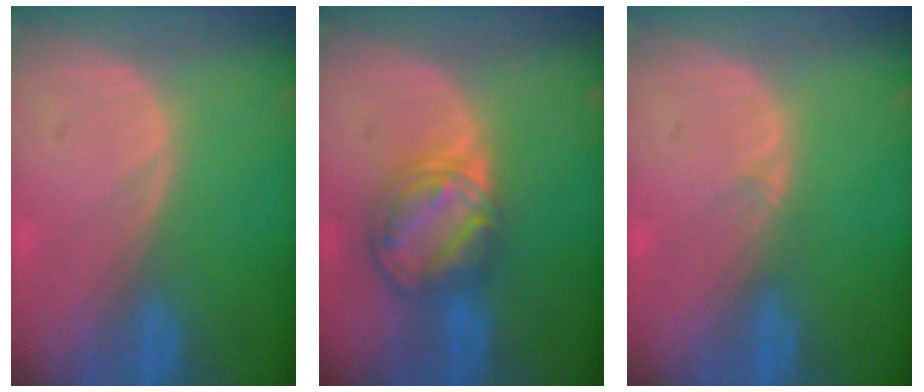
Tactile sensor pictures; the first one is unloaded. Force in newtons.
{"total": 8.3, "press": 7.1, "slide": 4.4}
{"total": 0.6, "press": 0.6, "slide": 0.1}